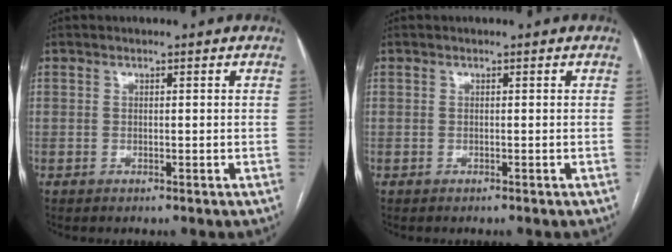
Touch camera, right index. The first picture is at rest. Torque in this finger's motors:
{"motor_torque": [0.35, 0.27, 0.00, 0.01]}